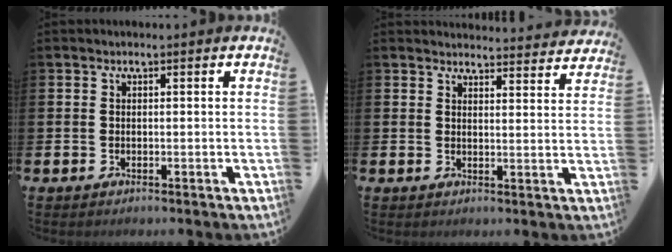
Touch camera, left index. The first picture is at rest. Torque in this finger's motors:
{"motor_torque": [0.93, -1.21, 0.08, 0.00]}